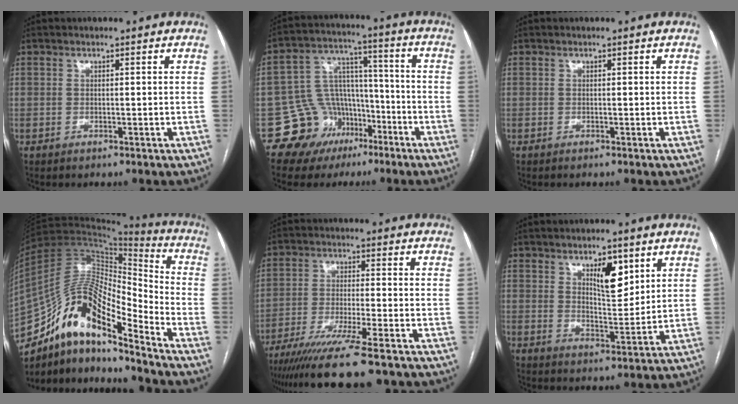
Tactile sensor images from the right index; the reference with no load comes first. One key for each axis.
{"total": 11.8, "fx": -5.8, "fy": 10.1, "fz": 2.0, "tx": -0.025, "ty": 0.077, "tz": -0.080}
{"total": 0.0}
{"total": 17.6, "fx": -12.0, "fy": 4.9, "fz": 11.9, "tx": -0.213, "ty": 0.043, "tz": -0.207}
{"total": 14.0, "fx": -11.5, "fy": -0.7, "fz": 8.0, "tx": -0.121, "ty": -0.045, "tz": -0.182}
{"total": 6.6, "fx": 3.5, "fy": 2.3, "fz": 5.1, "tx": -0.083, "ty": -0.004, "tz": 0.061}